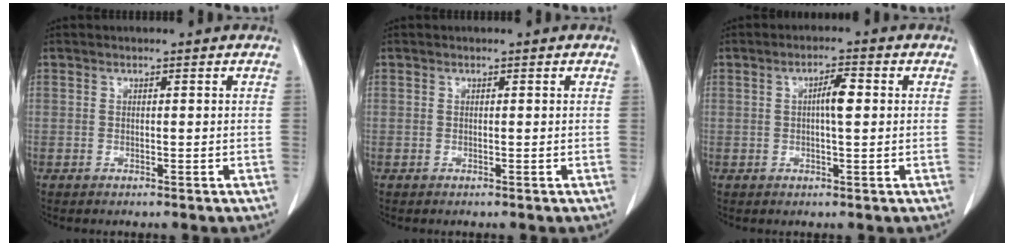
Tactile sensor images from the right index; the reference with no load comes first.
{"total": 0.0}
{"total": 3.6, "force": [0.5, 0.5, 3.6], "torque": [-0.062, 0.005, 0.006]}